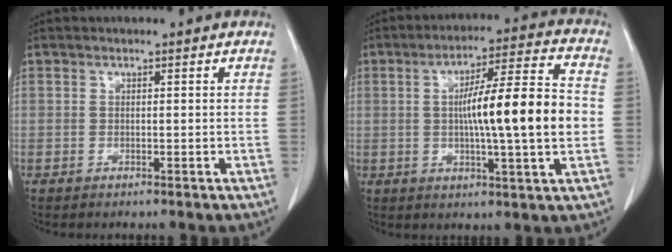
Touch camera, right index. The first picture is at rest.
{"total": 14.5, "force": [-0.6, 0.4, 14.5], "torque": [-0.230, 0.010, -0.014]}